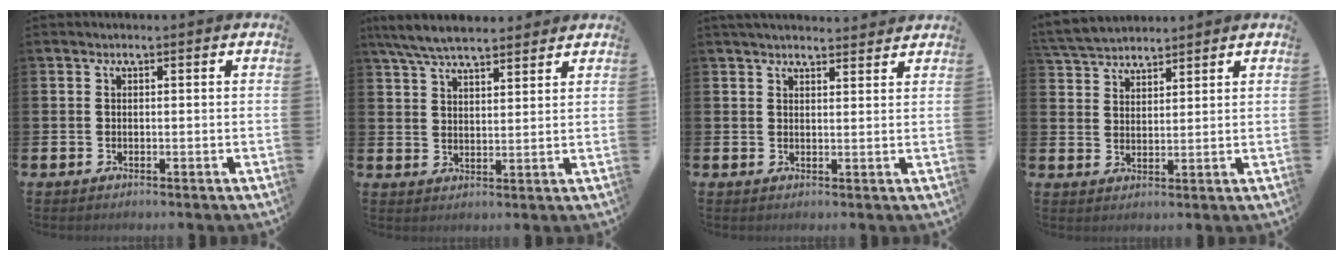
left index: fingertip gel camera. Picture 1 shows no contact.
{"total": 6.8, "force": [6.3, 1.3, 2.2], "torque": [-0.062, -0.020, 0.116]}
{"total": 3.1, "force": [3.1, 0.4, 0.5], "torque": [-0.009, -0.014, 0.055]}
{"total": 4.4, "force": [4.3, 0.9, 0.1], "torque": [-0.021, -0.016, 0.079]}